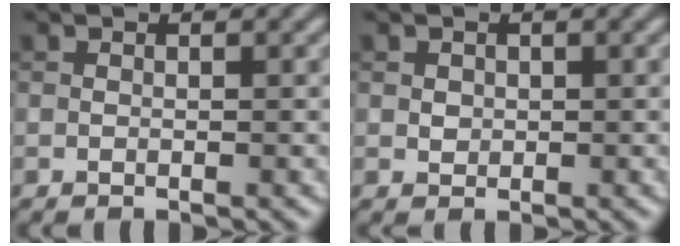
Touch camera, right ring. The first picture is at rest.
{"total": 0.9, "force": [0.3, 0.8, 0.3], "torque": [-0.003, -0.002, 0.007]}